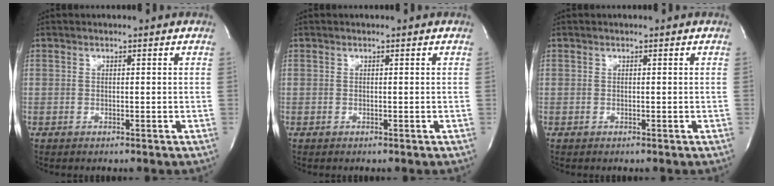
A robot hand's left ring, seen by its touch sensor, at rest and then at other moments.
{"total": 0.0}
{"total": 0.0}